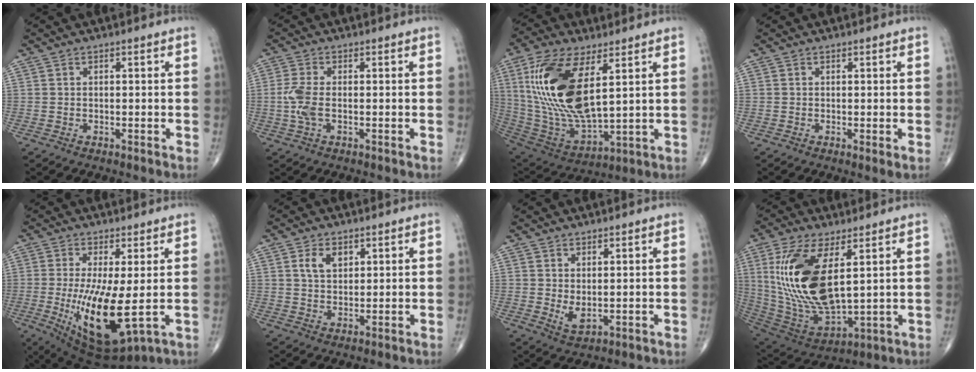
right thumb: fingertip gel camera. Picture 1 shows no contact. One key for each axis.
{"total": 4.6, "fx": -0.6, "fy": 2.1, "fz": 4.0, "tx": -0.105, "ty": 0.002, "tz": -0.016}
{"total": 21.8, "fx": 6.0, "fy": 9.5, "fz": 18.7, "tx": -0.381, "ty": -0.029, "tz": 0.121}
{"total": 1.0, "fx": 0.0, "fy": 0.2, "fz": 1.0, "tx": -0.020, "ty": -0.005, "tz": -0.001}
{"total": 14.2, "fx": -1.8, "fy": 4.3, "fz": 13.4, "tx": -0.253, "ty": -0.031, "tz": -0.012}
{"total": 4.6, "fx": 1.9, "fy": 3.0, "fz": 2.9, "tx": -0.043, "ty": -0.006, "tz": 0.036}
{"total": 3.1, "fx": 0.3, "fy": 1.6, "fz": 2.7, "tx": -0.044, "ty": -0.011, "tz": 0.015}
{"total": 20.7, "fx": 5.0, "fy": 9.1, "fz": 17.9, "tx": -0.361, "ty": -0.029, "tz": 0.109}